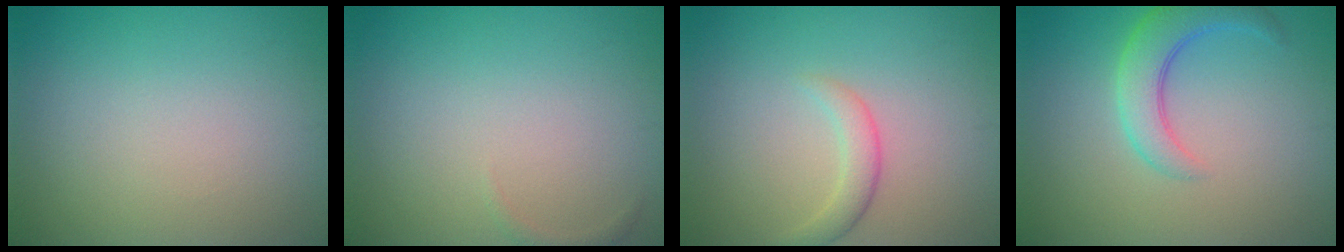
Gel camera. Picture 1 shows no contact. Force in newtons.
{"total": 0.6, "press": 0.6, "slide": 0.1}
{"total": 1.9, "press": 1.9, "slide": 0.0}
{"total": 4.0, "press": 3.9, "slide": 0.2}